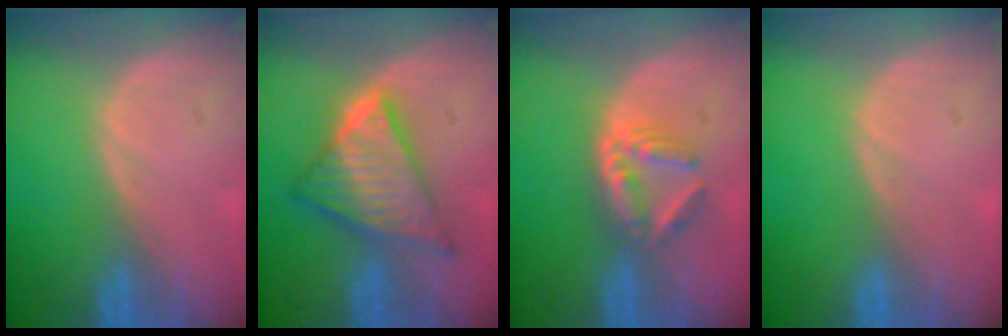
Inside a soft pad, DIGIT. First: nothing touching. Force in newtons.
{"total": 9.1, "press": 9.1, "slide": 0.6}
{"total": 6.1, "press": 5.2, "slide": 3.0}
{"total": 0.0}